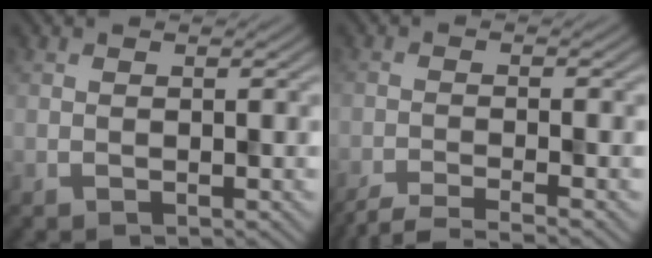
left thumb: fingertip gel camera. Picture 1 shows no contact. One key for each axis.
{"total": 4.8, "fx": -4.0, "fy": 0.5, "fz": 2.5, "tx": -0.035, "ty": 0.002, "tz": -0.082}